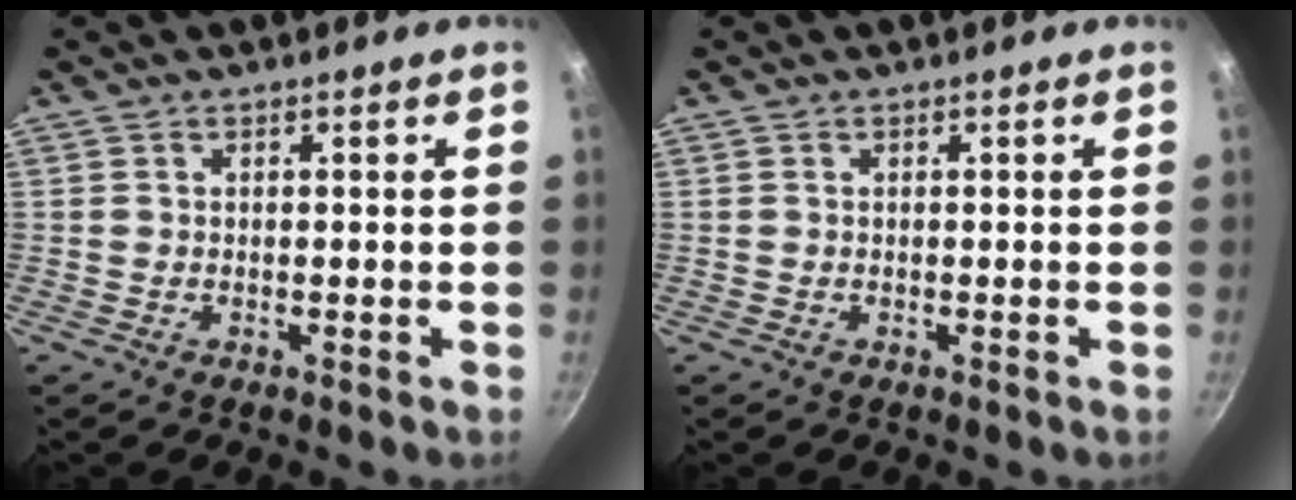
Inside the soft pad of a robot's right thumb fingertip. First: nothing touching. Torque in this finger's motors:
{"motor_torque": [0.12, 0.00, -0.26, -0.08, -0.01]}